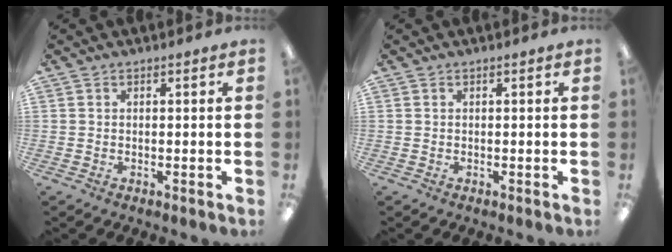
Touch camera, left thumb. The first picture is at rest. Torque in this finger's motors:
{"motor_torque": [0.00, 0.00, -0.02, 0.02, 0.00]}